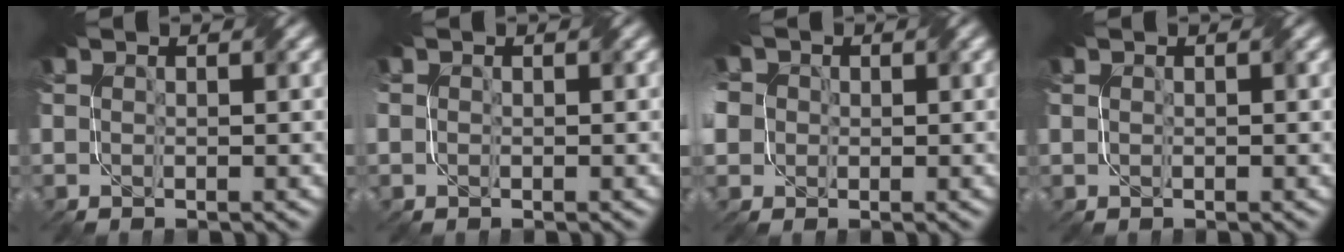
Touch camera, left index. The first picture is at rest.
{"total": 0.7, "force": [0.3, 0.7, -0.2], "torque": [0.005, 0.001, 0.000]}
{"total": 6.8, "force": [0.8, 6.1, 2.9], "torque": [-0.075, 0.031, -0.029]}
{"total": 0.7, "force": [0.4, 0.5, -0.3], "torque": [0.007, 0.003, 0.006]}